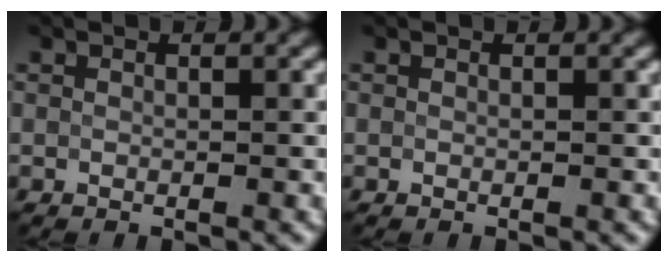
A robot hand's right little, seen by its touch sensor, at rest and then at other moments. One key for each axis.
{"total": 0.0}